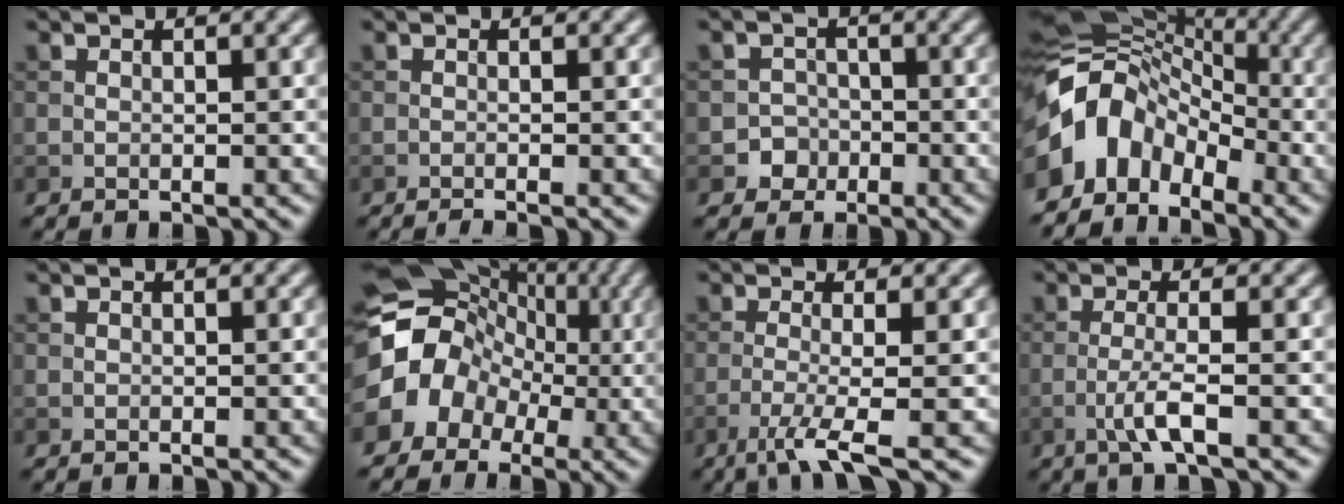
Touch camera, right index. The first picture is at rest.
{"total": 1.4, "force": [-0.6, 0.4, 1.2], "torque": [-0.009, -0.003, -0.015]}
{"total": 2.6, "force": [-1.3, 2.3, 0.2], "torque": [0.025, 0.007, -0.029]}
{"total": 8.4, "force": [-3.2, 6.2, 4.8], "torque": [-0.079, 0.011, -0.072]}
{"total": 0.0}
{"total": 12.1, "force": [-0.7, 10.7, 5.8], "torque": [-0.093, 0.003, -0.043]}
{"total": 4.1, "force": [-1.8, 0.6, 3.7], "torque": [-0.064, -0.001, -0.047]}
{"total": 2.7, "force": [-1.0, 0.2, 2.5], "torque": [-0.052, 0.005, -0.028]}